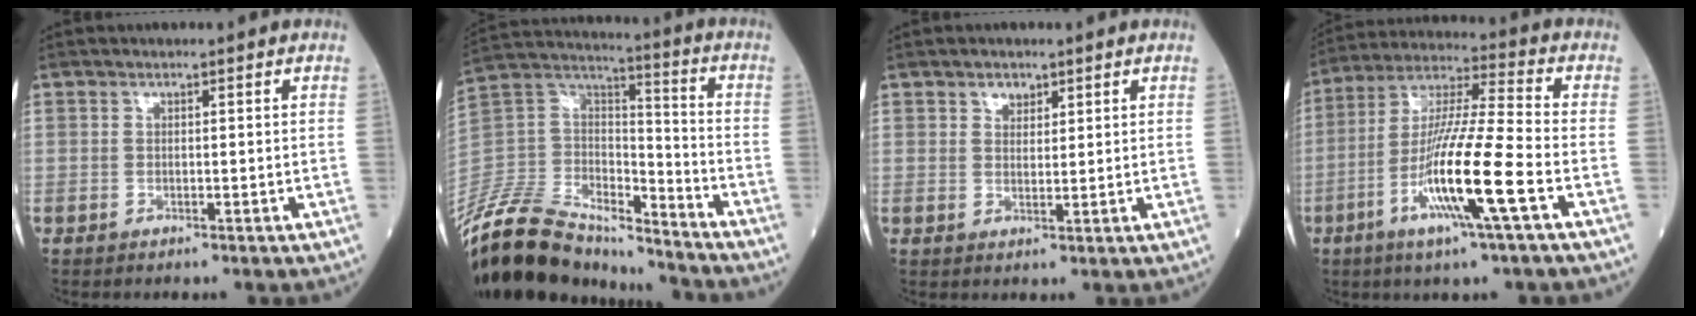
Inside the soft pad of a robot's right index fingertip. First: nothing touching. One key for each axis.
{"total": 21.5, "fx": -19.0, "fy": 6.3, "fz": 7.9, "tx": -0.180, "ty": 0.022, "tz": -0.344}
{"total": 2.0, "fx": 1.4, "fy": 1.2, "fz": 0.8, "tx": -0.012, "ty": -0.001, "tz": 0.023}
{"total": 15.0, "fx": -5.3, "fy": -0.2, "fz": 14.0, "tx": -0.273, "ty": -0.011, "tz": -0.104}